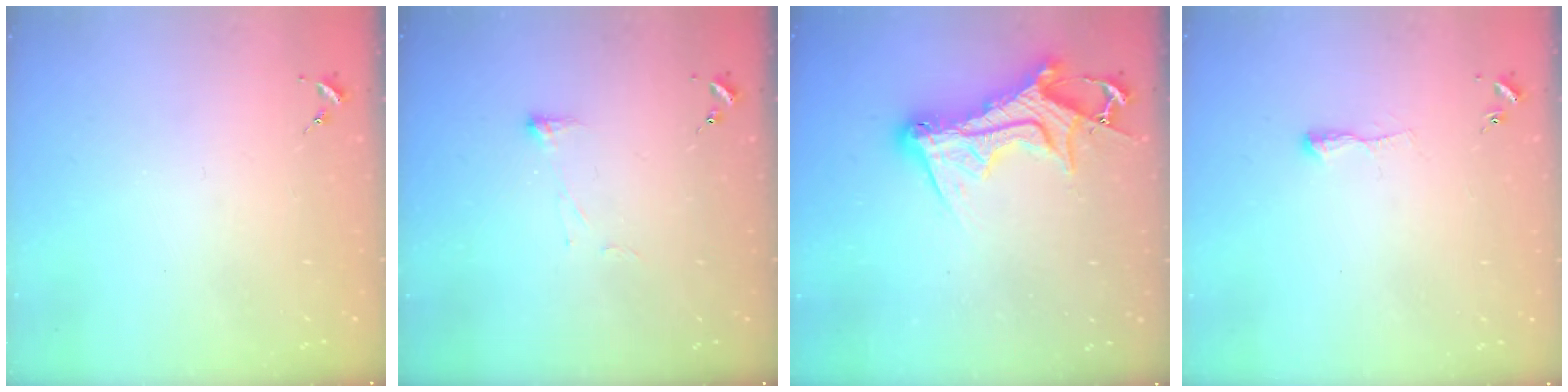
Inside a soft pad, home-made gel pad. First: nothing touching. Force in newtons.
{"total": 3.4, "press": 3.3, "slide": 0.6}
{"total": 14.6, "press": 14.5, "slide": 1.6}
{"total": 4.6, "press": 4.6, "slide": 0.5}